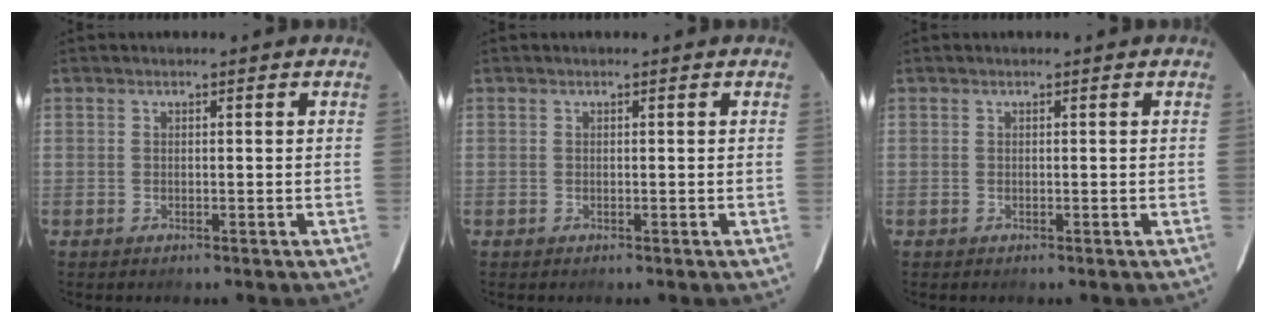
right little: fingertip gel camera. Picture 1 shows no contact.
{"total": 0.0}
{"total": 0.0}